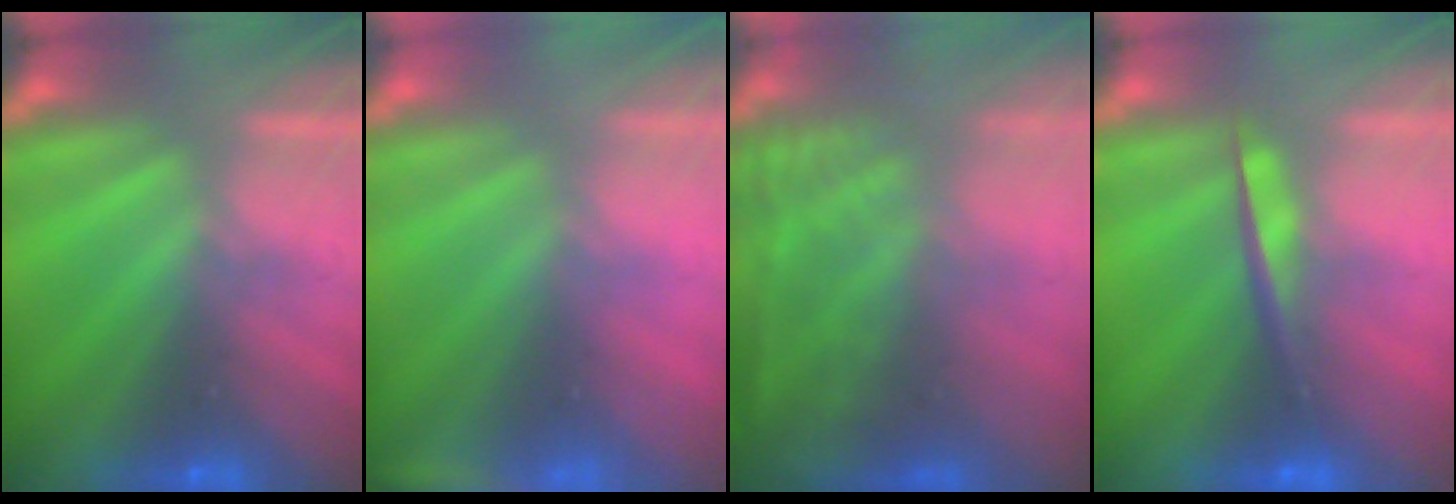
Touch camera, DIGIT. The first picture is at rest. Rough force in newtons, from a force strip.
{"total": 2.4}
{"total": 8.1}
{"total": 4.6}